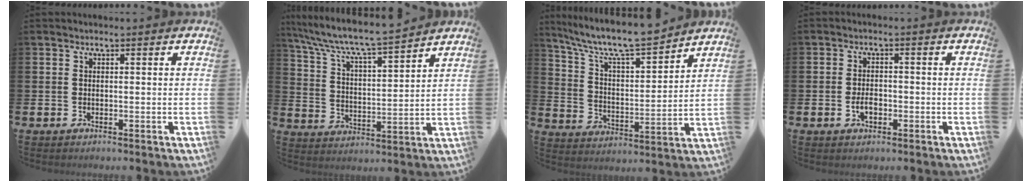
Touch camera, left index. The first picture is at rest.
{"total": 7.6, "force": [7.2, 0.4, 2.4], "torque": [-0.077, -0.060, 0.119]}
{"total": 9.3, "force": [8.6, 1.2, 3.3], "torque": [-0.090, -0.064, 0.146]}
{"total": 2.5, "force": [-0.7, 1.5, 1.9], "torque": [-0.019, -0.004, -0.017]}